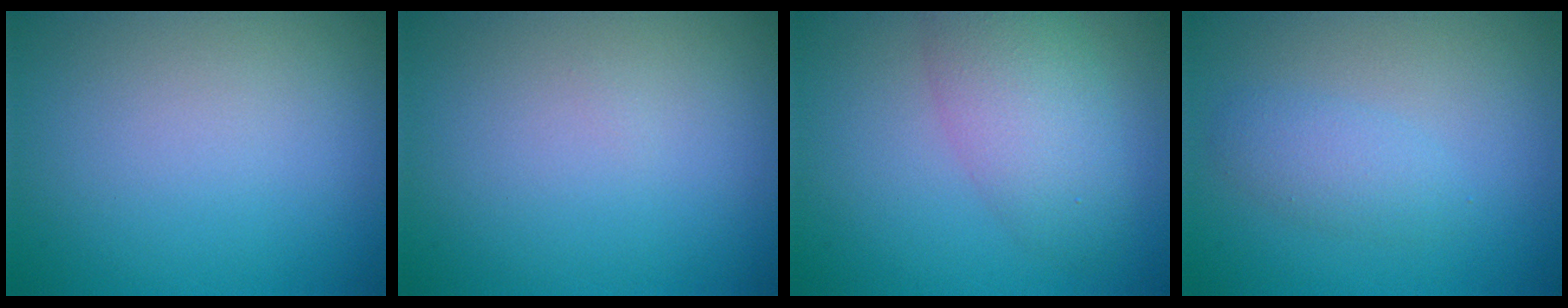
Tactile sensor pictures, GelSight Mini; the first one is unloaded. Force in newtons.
{"total": 0.0}
{"total": 4.9, "press": 4.9, "slide": 0.2}
{"total": 2.0, "press": 2.0, "slide": 0.1}